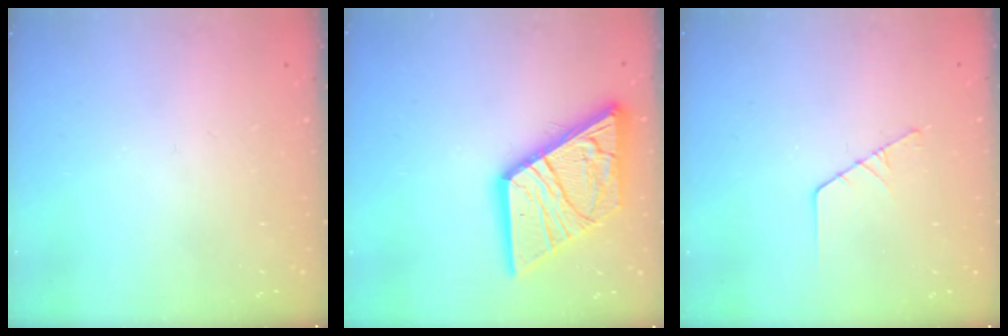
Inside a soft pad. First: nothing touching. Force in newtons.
{"total": 21.1, "press": 21.0, "slide": 2.4}
{"total": 2.9, "press": 2.9, "slide": 0.3}